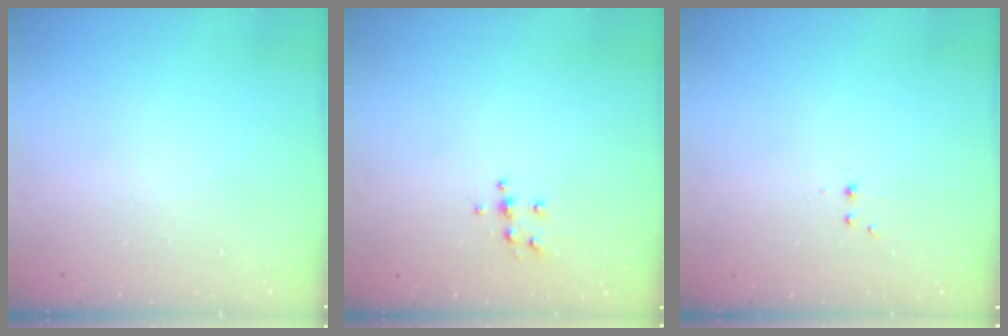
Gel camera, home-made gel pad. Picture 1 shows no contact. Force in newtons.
{"total": 5.6, "press": 5.6, "slide": 0.6}
{"total": 2.2, "press": 1.9, "slide": 1.0}